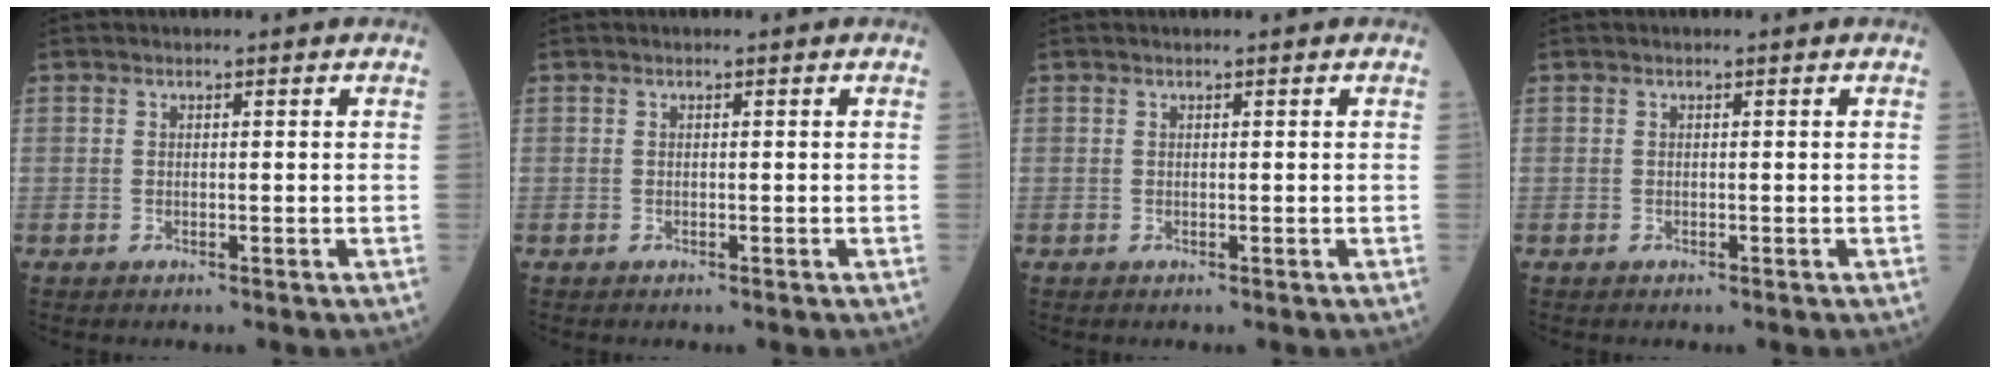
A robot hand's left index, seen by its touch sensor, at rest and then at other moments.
{"total": 0.0}
{"total": 0.0}
{"total": 0.0}